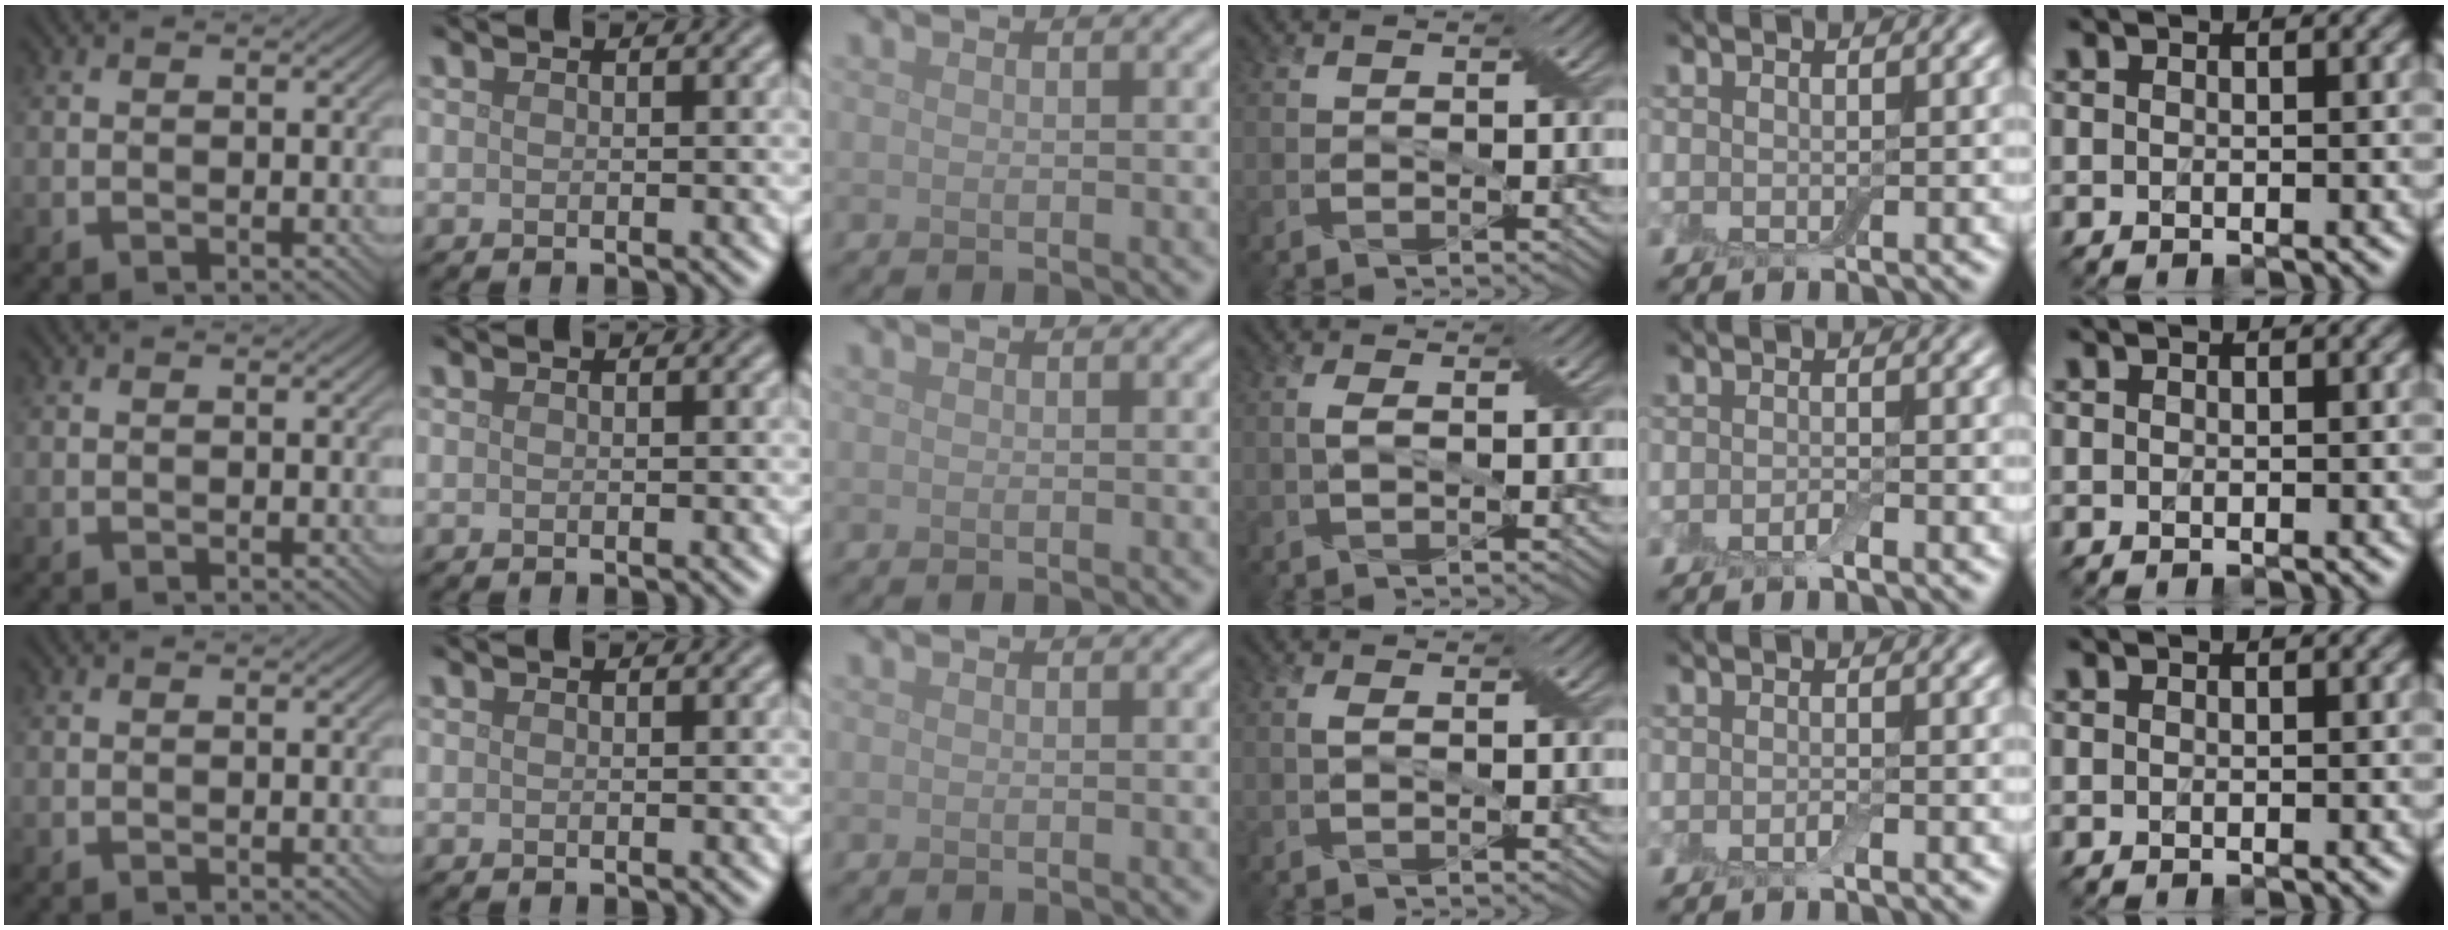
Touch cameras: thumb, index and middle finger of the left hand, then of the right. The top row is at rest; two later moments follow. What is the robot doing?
{"motion": "shake", "object": "box of matches"}